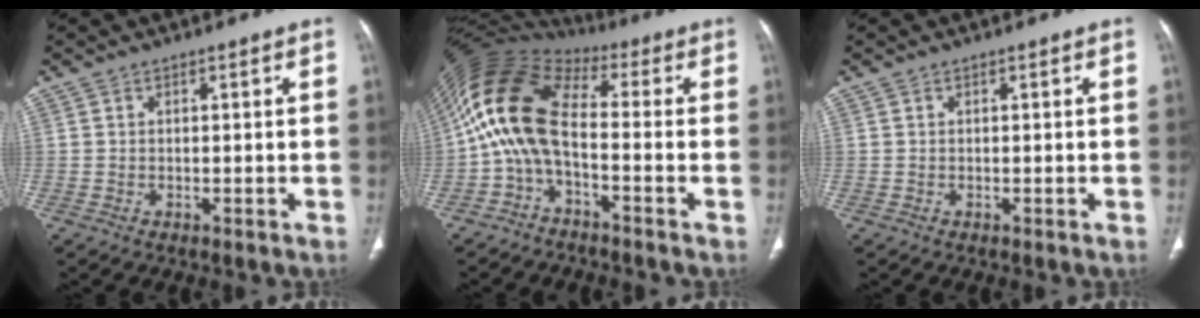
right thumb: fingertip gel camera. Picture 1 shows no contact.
{"total": 12.7, "force": [-1.6, 6.4, 10.9], "torque": [-0.209, 0.061, -0.046]}
{"total": 0.0}